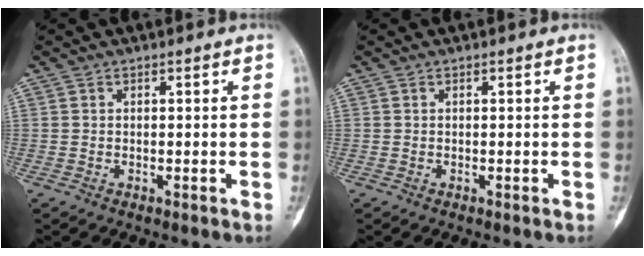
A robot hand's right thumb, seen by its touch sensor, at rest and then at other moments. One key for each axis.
{"total": 0.0}